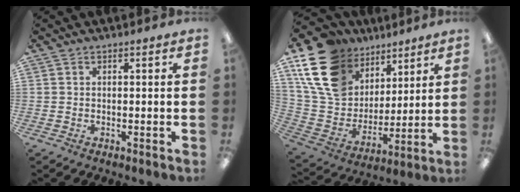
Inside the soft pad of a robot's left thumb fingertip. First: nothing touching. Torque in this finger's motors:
{"motor_torque": [1.41, 1.13, 1.66, -1.11, 0.15]}